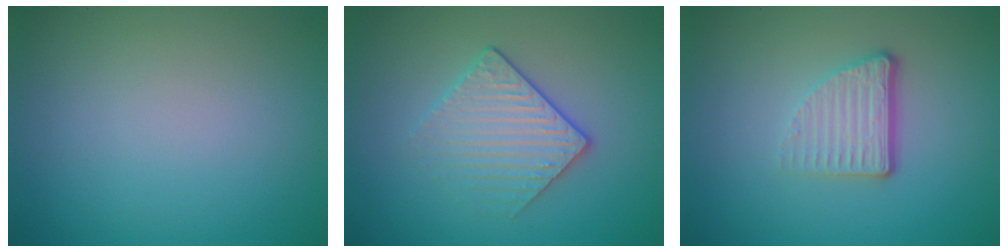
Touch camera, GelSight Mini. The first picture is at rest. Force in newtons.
{"total": 3.1, "press": 2.8, "slide": 1.2}
{"total": 3.7, "press": 2.4, "slide": 2.9}